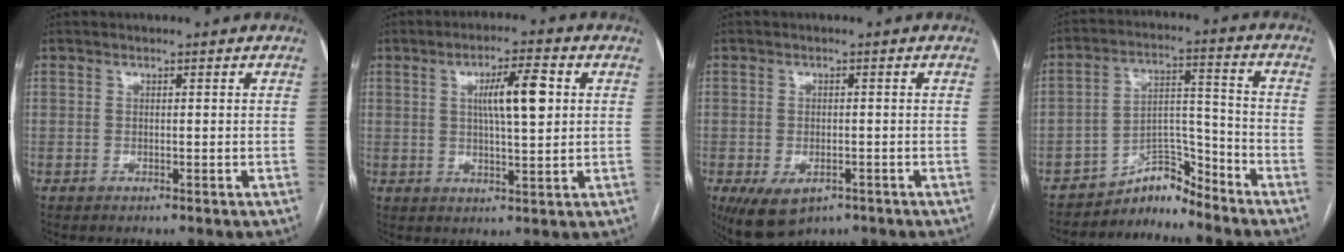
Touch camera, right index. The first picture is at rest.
{"total": 7.8, "force": [1.9, 1.2, 7.5], "torque": [-0.125, 0.010, 0.033]}
{"total": 6.4, "force": [-3.5, 3.5, 4.1], "torque": [-0.076, -0.009, -0.047]}
{"total": 6.2, "force": [-6.1, 1.1, -0.3], "torque": [0.017, 0.046, -0.102]}